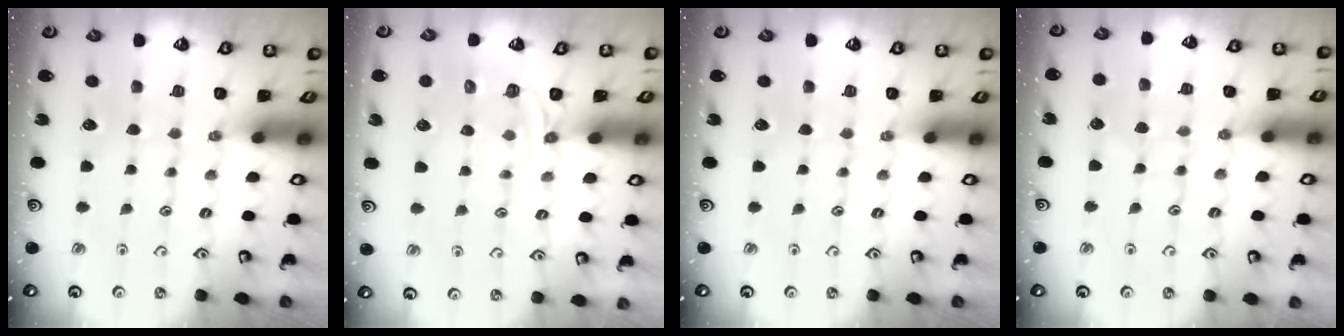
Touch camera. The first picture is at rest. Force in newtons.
{"total": 3.5, "press": 3.0, "slide": 1.8}
{"total": 0.0}
{"total": 4.9, "press": 4.8, "slide": 0.4}